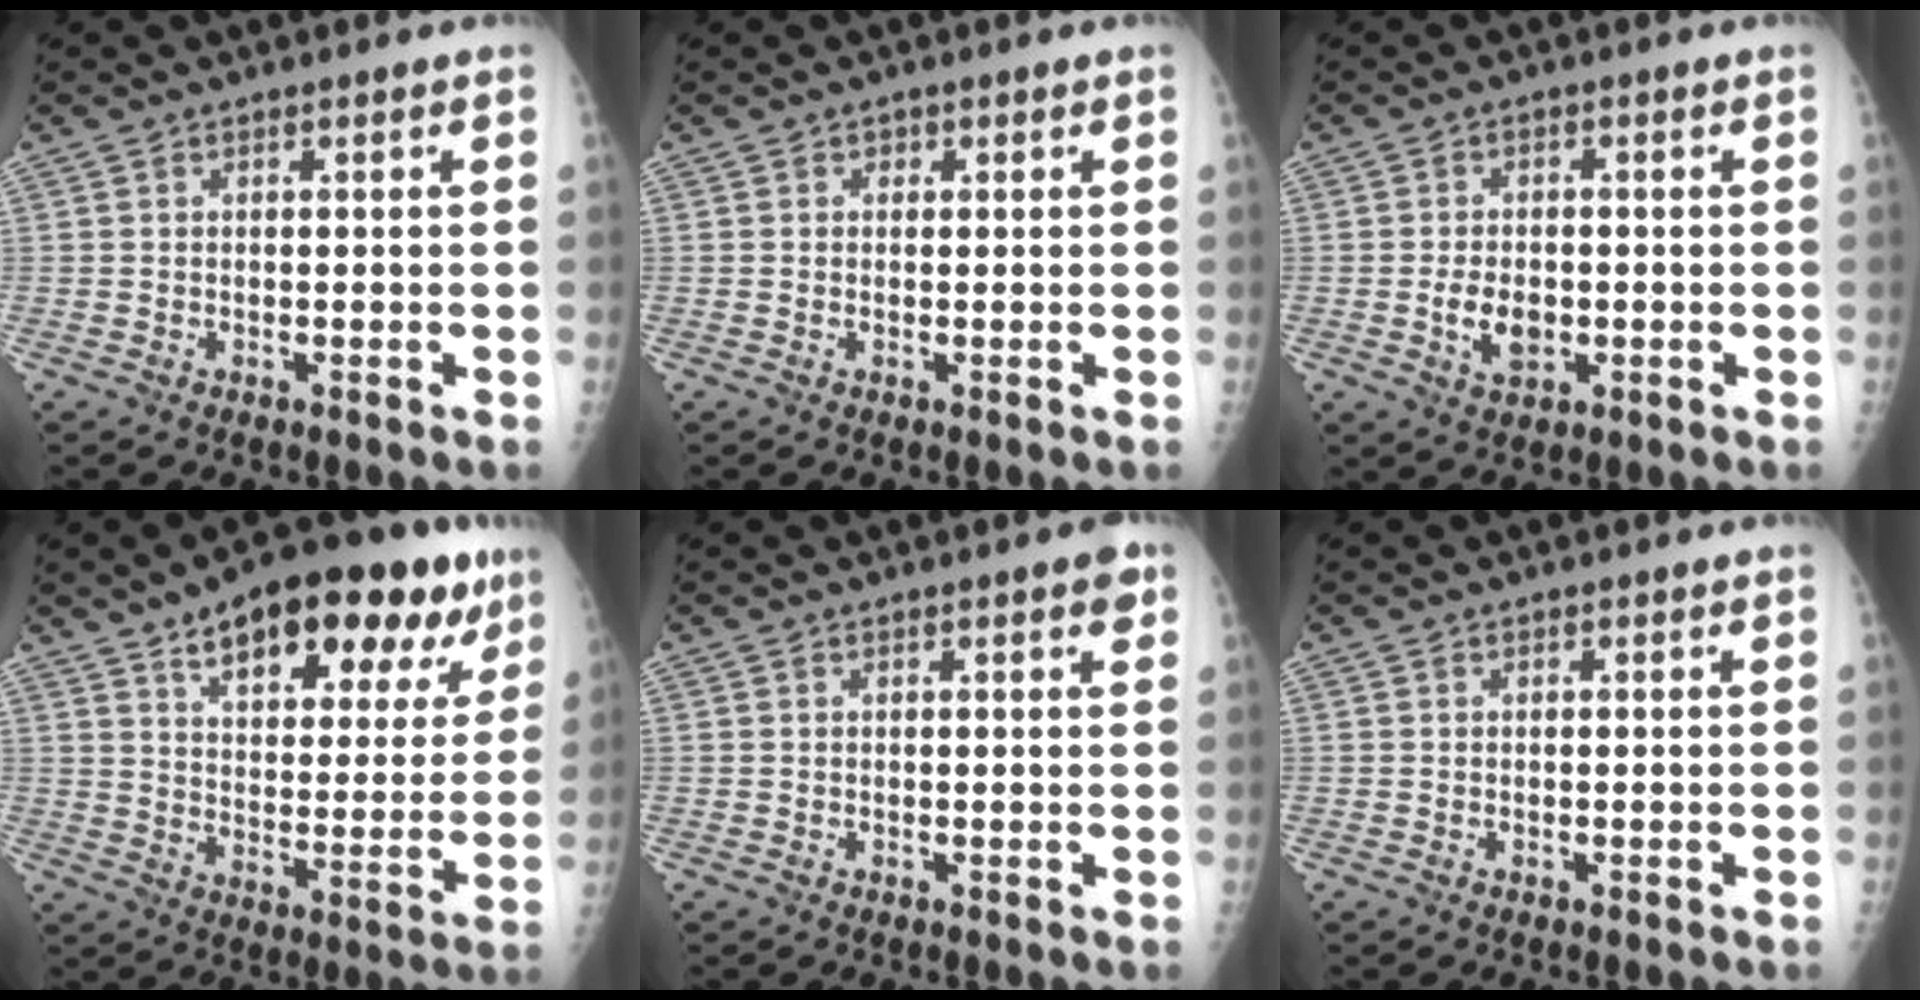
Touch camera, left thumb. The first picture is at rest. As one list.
[{"total": 0.8, "force": [0.3, 0.8, 0.2], "torque": [0.006, 0.000, 0.003]}, {"total": 5.1, "force": [-1.1, 3.4, 3.6], "torque": [-0.055, 0.000, -0.015]}, {"total": 23.3, "force": [13.9, 9.8, 15.9], "torque": [-0.179, -0.028, 0.202]}, {"total": 2.2, "force": [1.1, 0.6, 1.8], "torque": [-0.018, 0.000, 0.011]}, {"total": 0.0}]